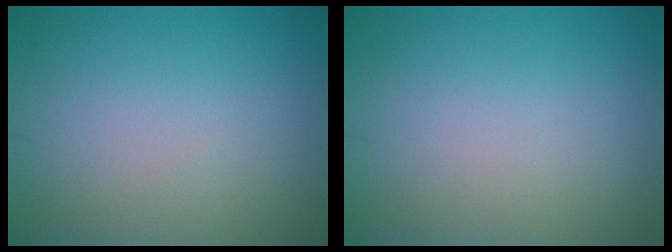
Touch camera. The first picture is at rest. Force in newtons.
{"total": 0.0}